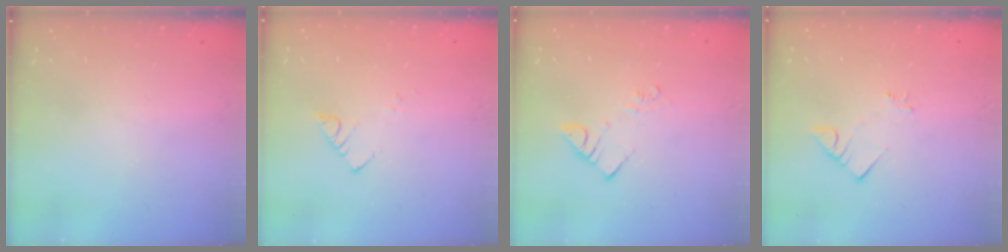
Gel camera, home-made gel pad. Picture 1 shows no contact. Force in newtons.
{"total": 2.2, "press": 2.2, "slide": 0.2}
{"total": 6.0, "press": 6.0, "slide": 0.5}
{"total": 2.5, "press": 2.5, "slide": 0.3}